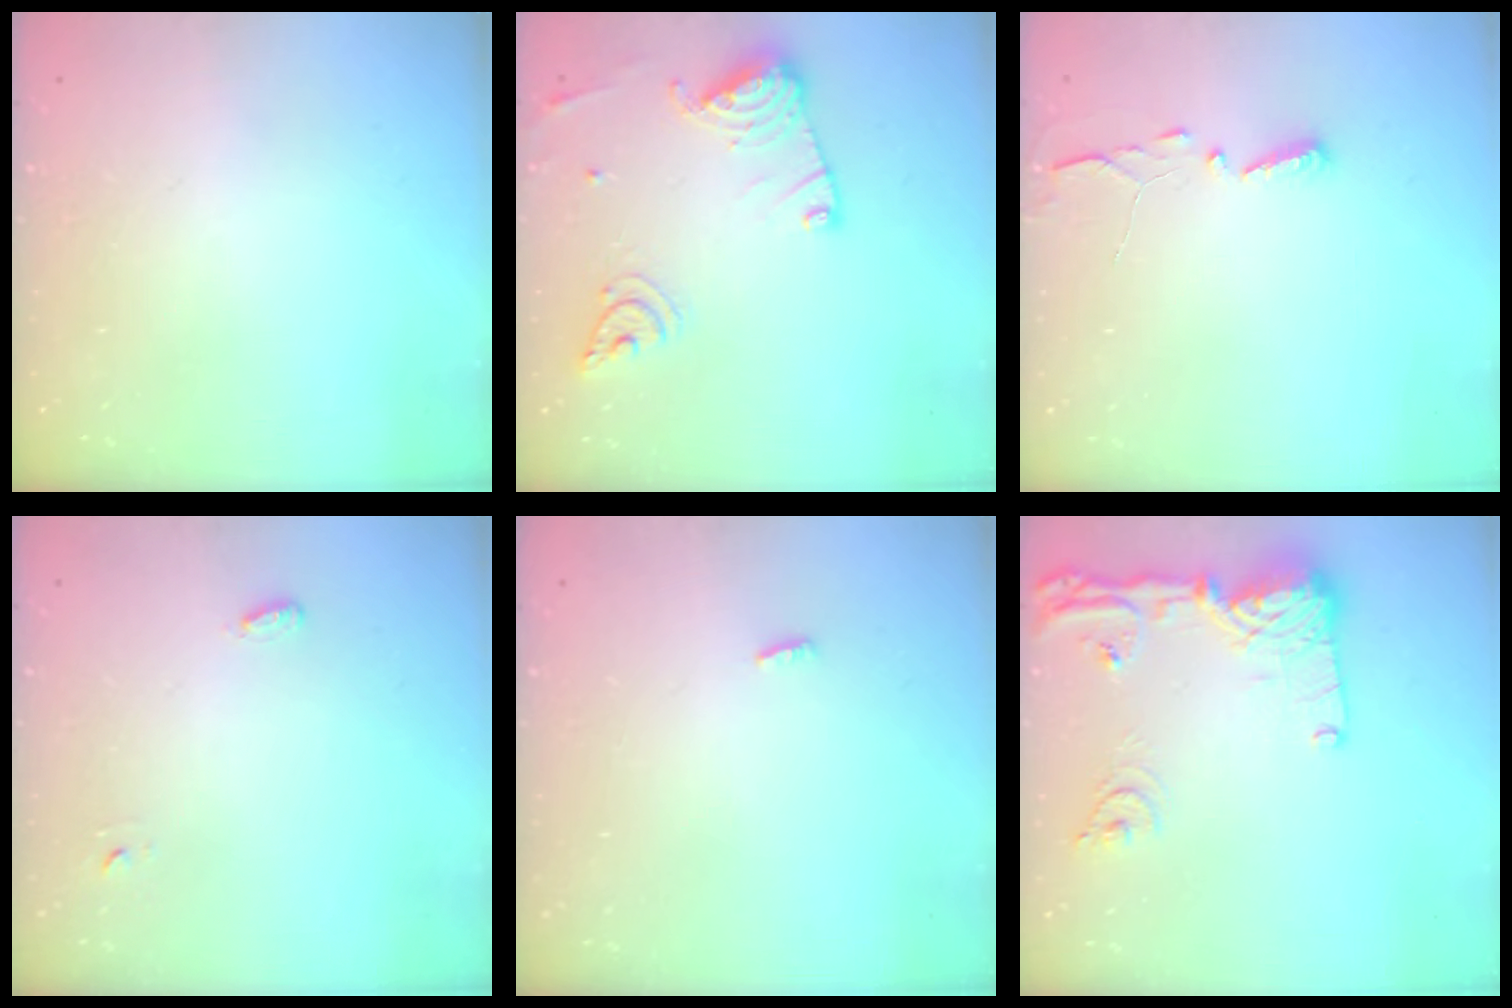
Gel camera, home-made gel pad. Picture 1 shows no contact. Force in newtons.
{"total": 14.5, "press": 14.5, "slide": 1.3}
{"total": 2.9, "press": 2.9, "slide": 0.4}
{"total": 2.8, "press": 2.7, "slide": 0.6}
{"total": 2.3, "press": 2.1, "slide": 0.8}
{"total": 16.7, "press": 16.6, "slide": 1.9}